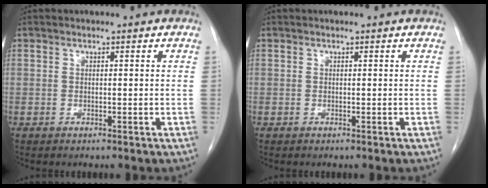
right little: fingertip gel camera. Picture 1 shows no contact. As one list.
[{"total": 0.0}]